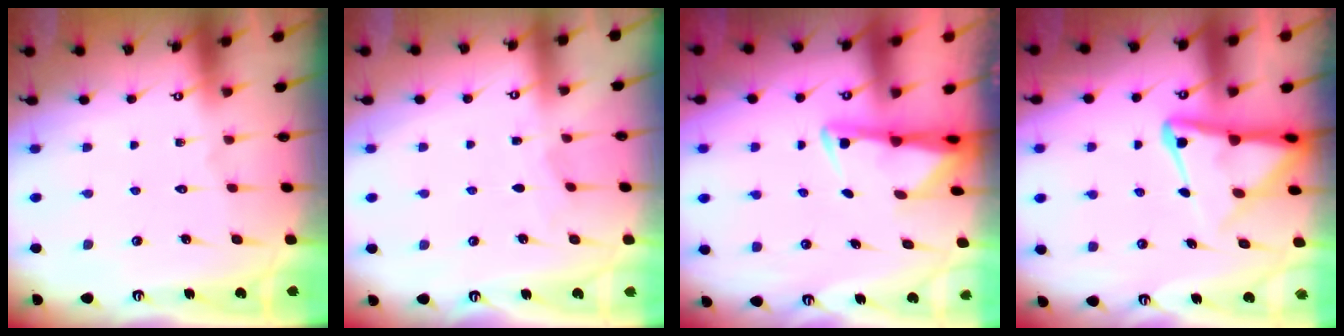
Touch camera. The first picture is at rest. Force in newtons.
{"total": 2.7, "press": 2.6, "slide": 0.4}
{"total": 2.9, "press": 2.8, "slide": 0.6}
{"total": 9.4, "press": 9.3, "slide": 1.2}